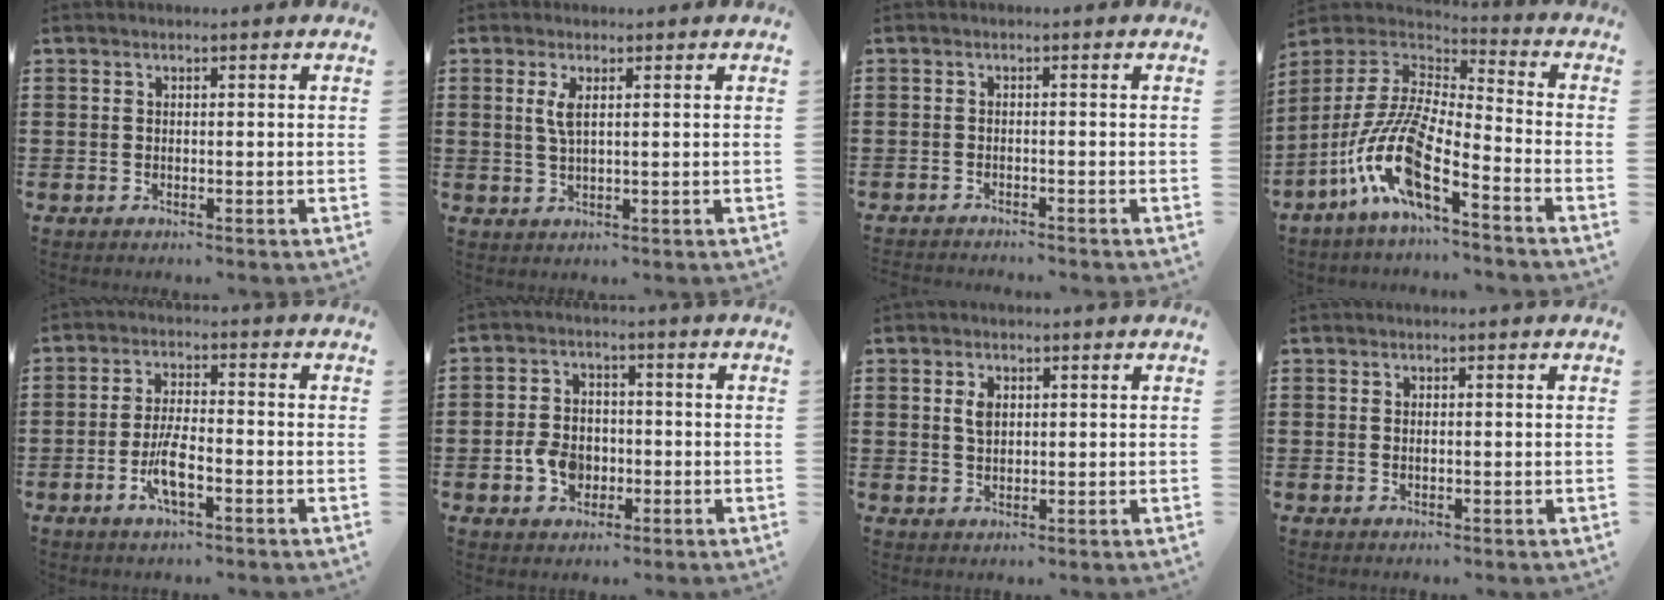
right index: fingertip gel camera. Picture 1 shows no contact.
{"total": 2.6, "force": [0.8, 0.6, 2.4], "torque": [-0.051, 0.002, 0.013]}
{"total": 1.2, "force": [-1.2, -0.1, 0.0], "torque": [-0.002, 0.001, -0.026]}
{"total": 12.7, "force": [-7.0, 3.4, 10.0], "torque": [-0.233, -0.010, -0.146]}
{"total": 6.0, "force": [-2.3, 1.8, 5.3], "torque": [-0.114, -0.007, -0.046]}
{"total": 5.4, "force": [-1.6, 4.2, 3.1], "torque": [-0.077, 0.007, -0.033]}
{"total": 2.5, "force": [0.8, 1.4, 1.9], "torque": [-0.043, 0.005, 0.014]}
{"total": 0.7, "force": [0.1, 0.2, 0.6], "torque": [-0.014, 0.000, 0.001]}